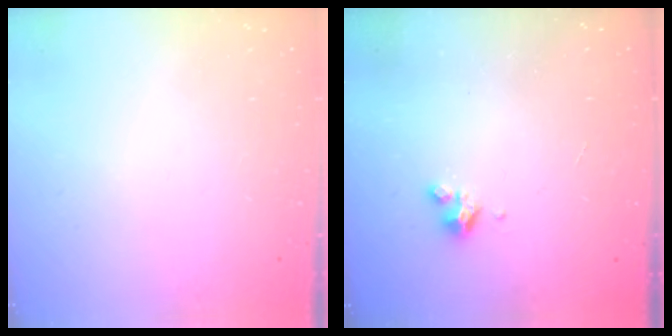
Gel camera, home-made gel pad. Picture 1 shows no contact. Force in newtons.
{"total": 2.3, "press": 2.3, "slide": 0.2}